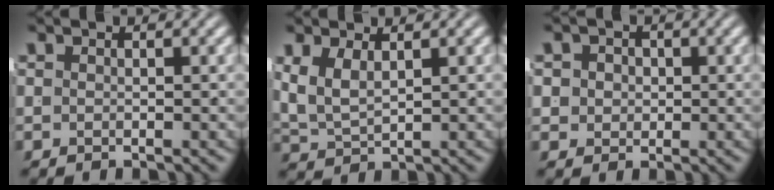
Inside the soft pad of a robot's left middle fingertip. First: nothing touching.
{"total": 4.2, "force": [0.9, 3.1, 2.7], "torque": [-0.074, -0.013, 0.027]}
{"total": 3.3, "force": [0.3, 3.0, 1.3], "torque": [-0.029, -0.005, 0.006]}